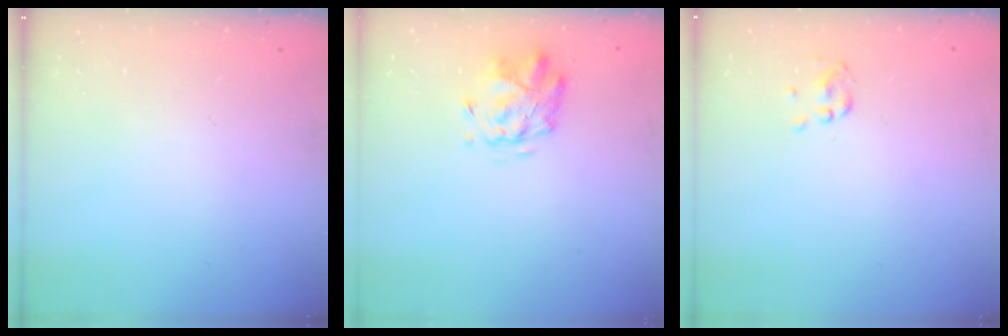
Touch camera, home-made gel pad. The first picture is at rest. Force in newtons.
{"total": 2.8, "press": 2.4, "slide": 1.4}
{"total": 3.0, "press": 3.0, "slide": 0.4}